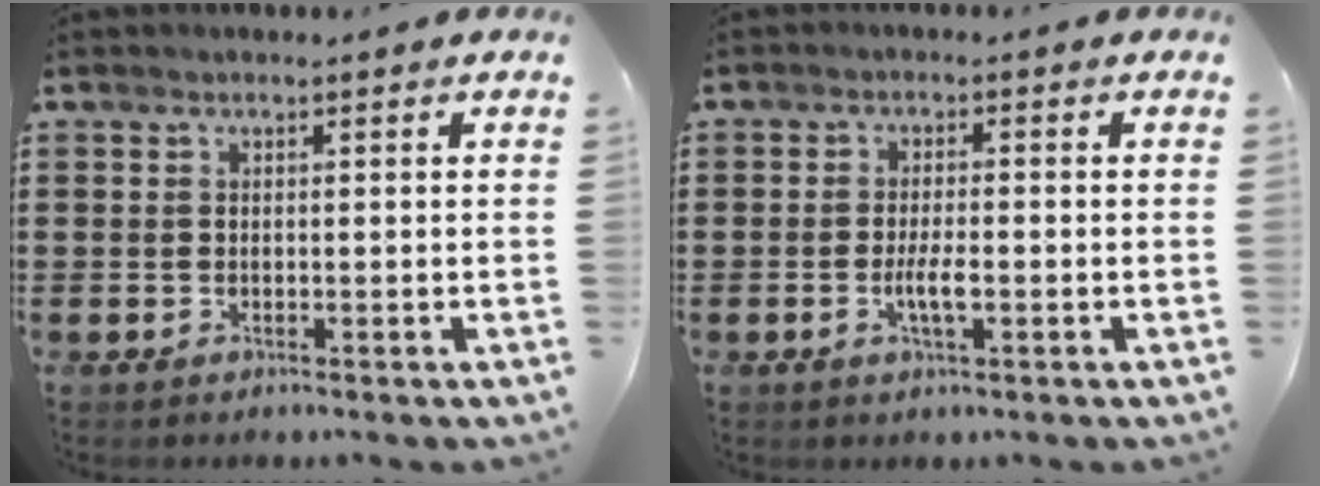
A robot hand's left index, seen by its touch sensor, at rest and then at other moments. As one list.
[{"total": 3.6, "force": [-1.0, 0.8, 3.4], "torque": [-0.064, -0.002, -0.018]}]